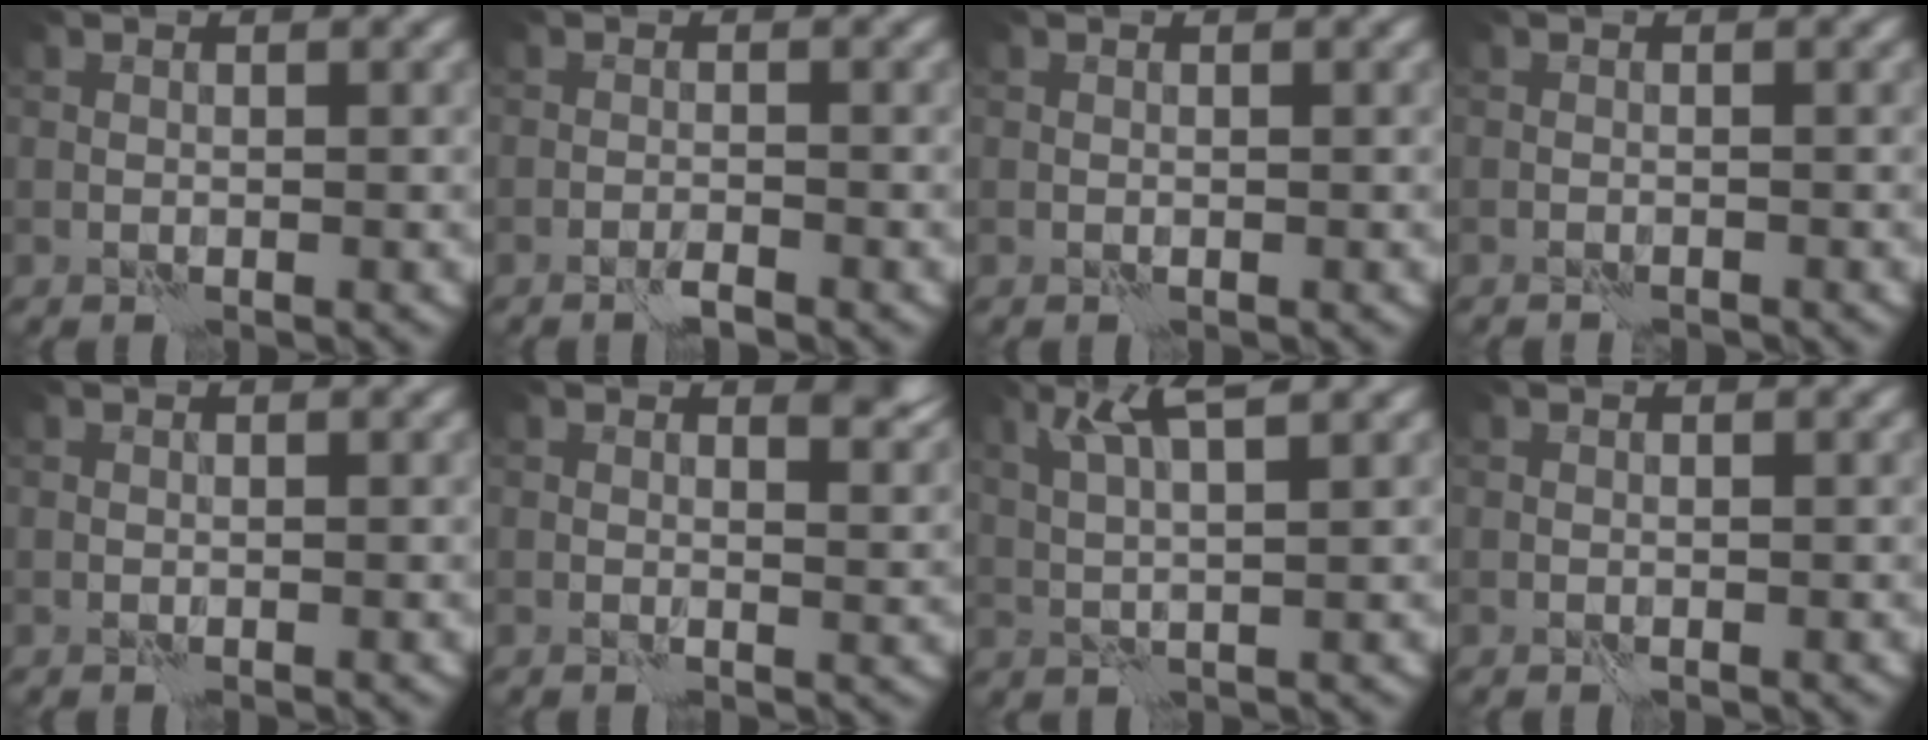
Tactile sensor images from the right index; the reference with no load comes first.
{"total": 1.3, "force": [-1.1, 0.1, 0.7], "torque": [-0.006, 0.007, -0.022]}
{"total": 0.0}
{"total": 1.0, "force": [-0.9, 0.1, 0.2], "torque": [0.002, 0.002, -0.016]}
{"total": 0.0}
{"total": 2.2, "force": [1.5, 0.8, 1.5], "torque": [-0.015, -0.005, 0.024]}
{"total": 4.1, "force": [2.2, 0.5, 3.4], "torque": [-0.069, 0.006, 0.047]}
{"total": 0.0}